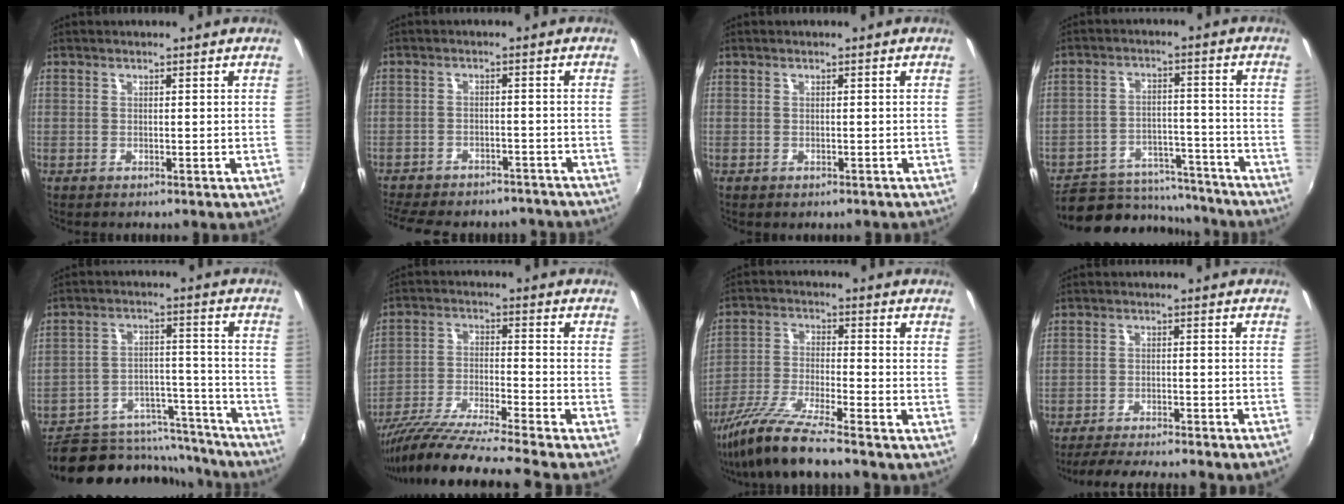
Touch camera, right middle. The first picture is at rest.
{"total": 18.1, "force": [-15.3, 6.7, 6.8], "torque": [-0.161, -0.003, -0.202]}
{"total": 0.9, "force": [-0.7, 0.5, 0.3], "torque": [-0.008, -0.002, -0.008]}
{"total": 15.2, "force": [-13.0, 6.6, 4.1], "torque": [-0.094, 0.024, -0.169]}
{"total": 19.4, "force": [-16.7, 8.0, 5.9], "torque": [-0.107, 0.036, -0.213]}
{"total": 19.4, "force": [-16.8, -1.7, 9.6], "torque": [-0.174, -0.051, -0.284]}
{"total": 12.1, "force": [-10.1, -0.3, 6.6], "torque": [-0.137, -0.020, -0.192]}
{"total": 12.8, "force": [-11.4, 0.0, 5.6], "torque": [-0.113, -0.011, -0.161]}